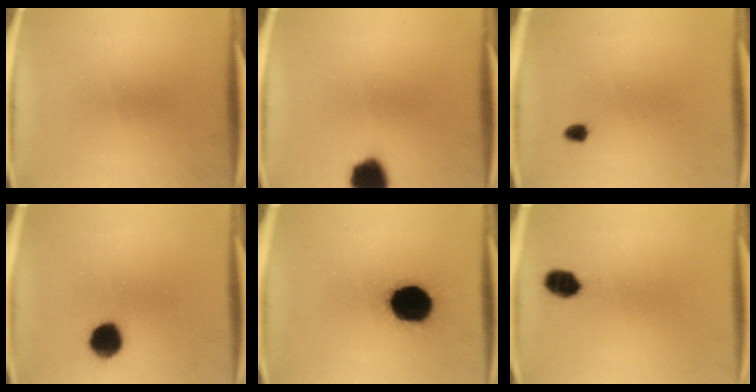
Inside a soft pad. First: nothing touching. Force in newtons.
{"total": 9.8}
{"total": 1.2}
{"total": 8.0}
{"total": 18.4}
{"total": 5.1}